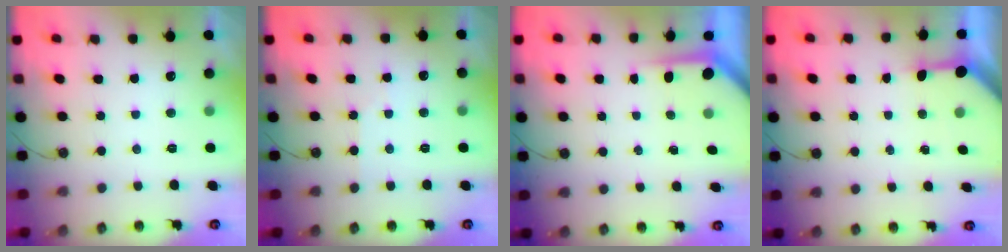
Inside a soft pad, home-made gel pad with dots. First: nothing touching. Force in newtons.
{"total": 3.2, "press": 3.2, "slide": 0.6}
{"total": 3.8, "press": 3.8, "slide": 0.3}
{"total": 3.4, "press": 3.4, "slide": 0.3}